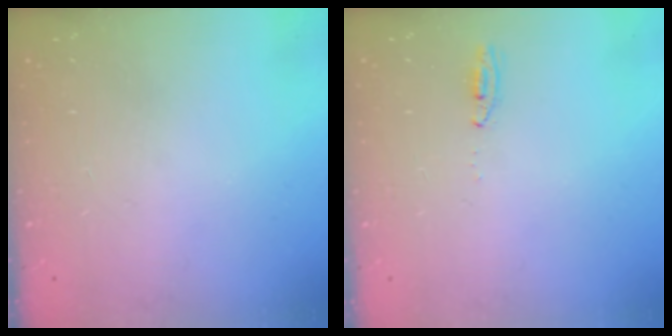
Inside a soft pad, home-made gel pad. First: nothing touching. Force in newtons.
{"total": 3.0, "press": 2.8, "slide": 1.2}